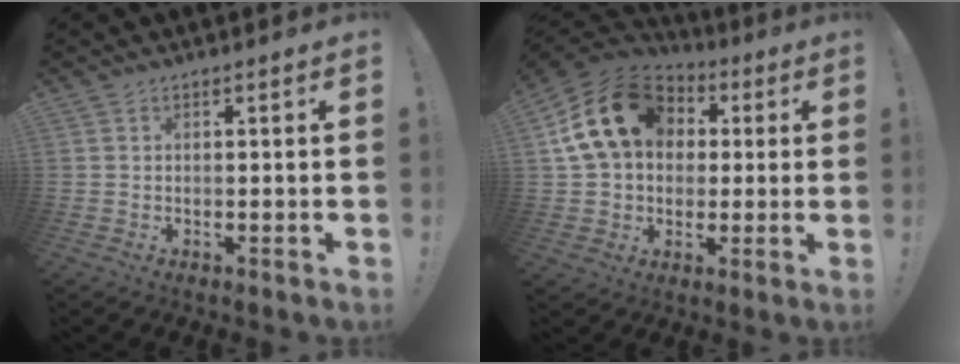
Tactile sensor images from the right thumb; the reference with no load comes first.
{"total": 18.8, "force": [5.2, 14.2, 11.2], "torque": [-0.188, -0.004, 0.103]}